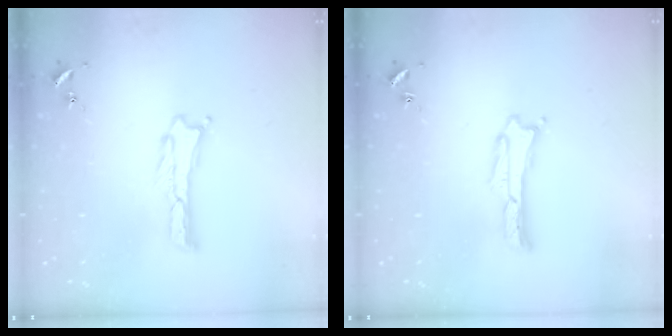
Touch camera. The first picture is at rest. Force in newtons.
{"total": 0.7, "press": 0.7, "slide": 0.1}